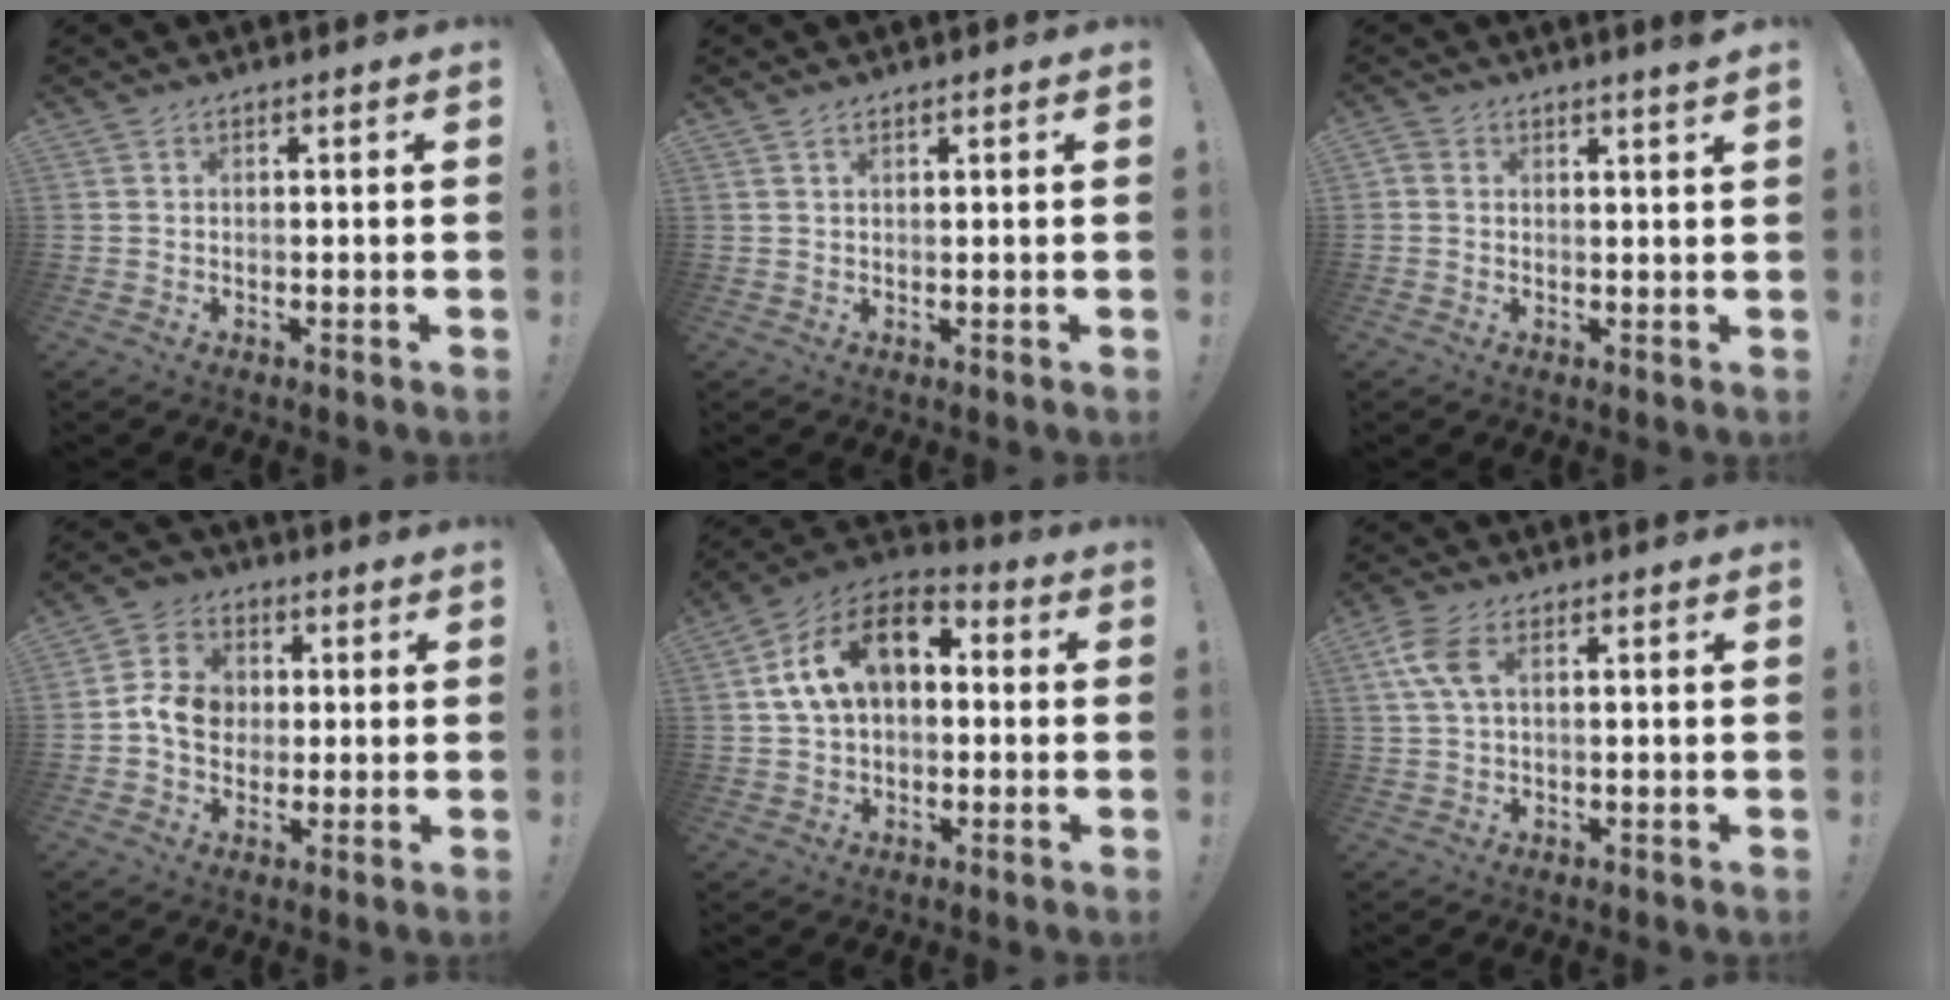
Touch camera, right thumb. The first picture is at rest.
{"total": 0.9, "force": [0.7, 0.3, 0.4], "torque": [-0.006, 0.000, 0.013]}
{"total": 2.1, "force": [1.7, 0.1, 1.2], "torque": [-0.019, -0.013, 0.029]}
{"total": 9.8, "force": [0.4, 8.5, 4.8], "torque": [-0.069, 0.019, 0.016]}
{"total": 15.8, "force": [4.1, 10.2, 11.3], "torque": [-0.191, 0.012, 0.075]}
{"total": 6.7, "force": [1.9, 3.1, 5.6], "torque": [-0.122, 0.003, 0.036]}